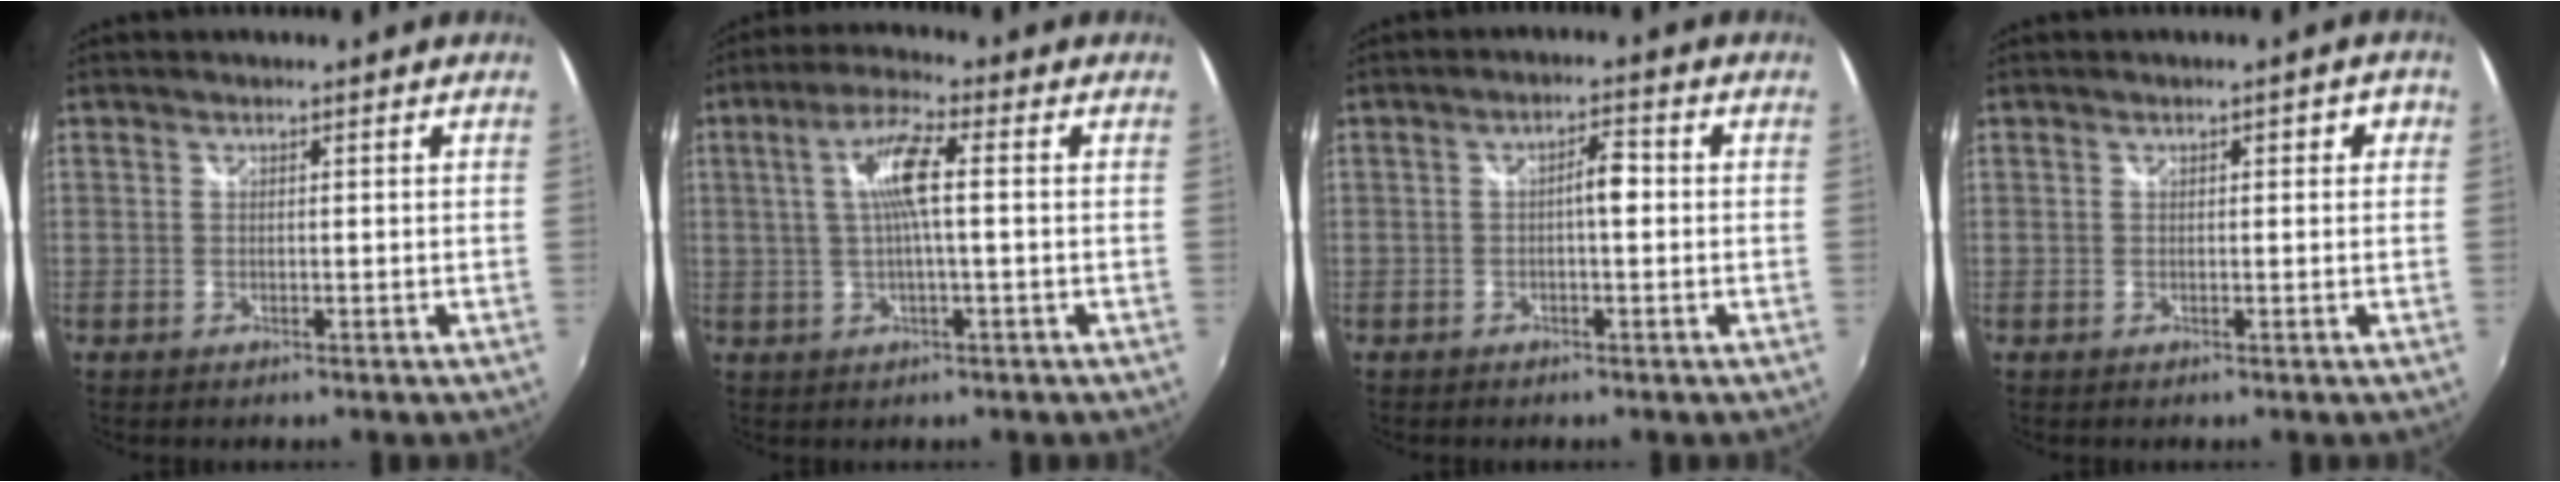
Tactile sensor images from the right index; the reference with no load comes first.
{"total": 7.3, "force": [0.7, 0.7, 7.2], "torque": [-0.138, 0.007, 0.016]}
{"total": 3.3, "force": [-0.2, 0.9, 3.1], "torque": [-0.050, 0.008, -0.006]}
{"total": 2.2, "force": [0.5, 1.2, 1.8], "torque": [-0.021, 0.009, 0.006]}